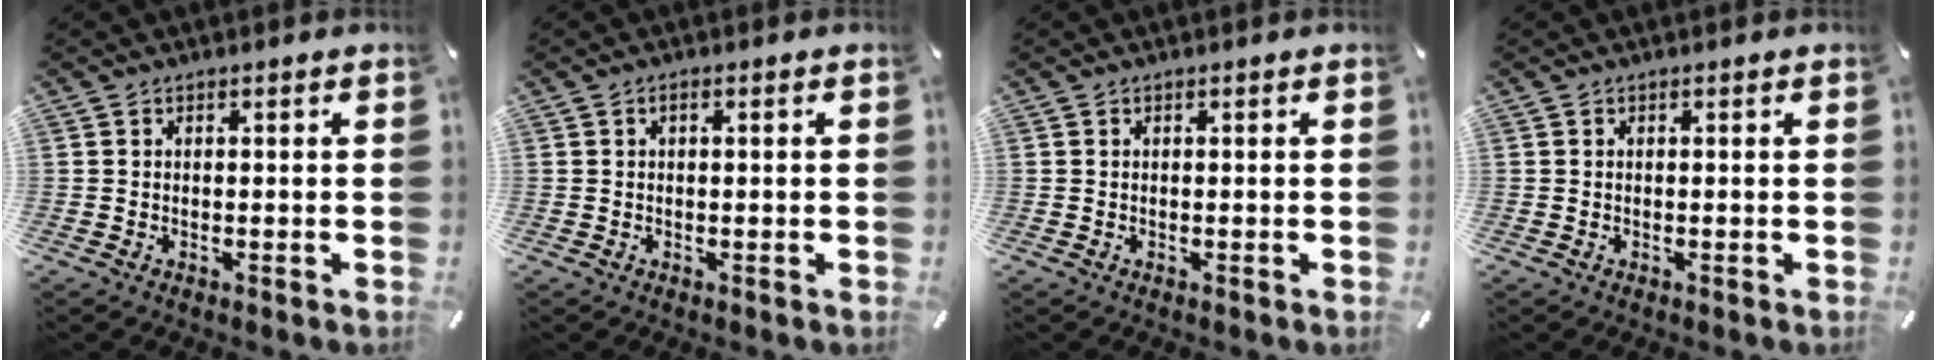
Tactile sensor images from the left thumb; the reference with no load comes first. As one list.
[{"total": 1.2, "force": [0.1, 0.4, 1.2], "torque": [-0.022, 0.002, 0.001]}, {"total": 0.0}, {"total": 0.0}]